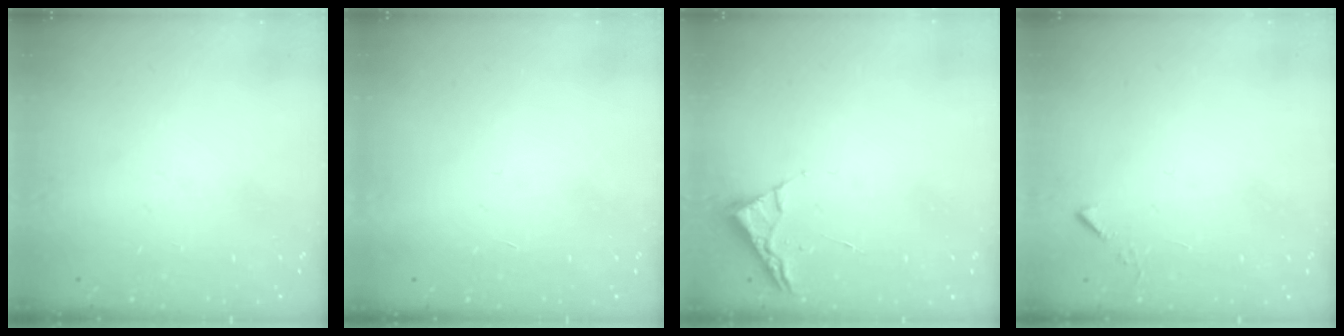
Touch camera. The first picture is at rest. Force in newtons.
{"total": 1.5, "press": 1.5, "slide": 0.1}
{"total": 3.1, "press": 3.0, "slide": 0.4}
{"total": 4.0, "press": 3.9, "slide": 0.5}